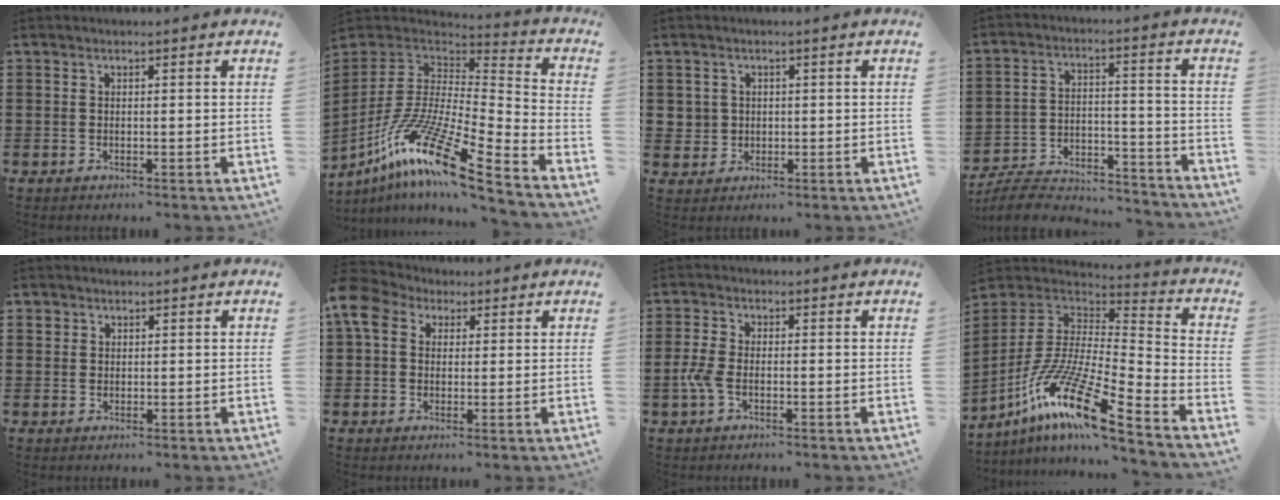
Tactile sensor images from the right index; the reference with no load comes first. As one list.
[{"total": 15.3, "force": [-9.7, 1.8, 11.7], "torque": [-0.237, 0.005, -0.189]}, {"total": 2.3, "force": [0.1, 2.3, 0.2], "torque": [-0.016, 0.010, 0.000]}, {"total": 6.8, "force": [-6.4, 1.6, 1.7], "torque": [-0.035, 0.009, -0.128]}, {"total": 1.4, "force": [0.8, 1.1, 0.1], "torque": [-0.005, 0.004, 0.016]}, {"total": 6.0, "force": [2.1, 4.9, 2.8], "torque": [-0.090, 0.011, 0.036]}, {"total": 3.8, "force": [-1.3, 1.9, 3.0], "torque": [-0.088, -0.009, -0.033]}, {"total": 15.6, "force": [-10.2, 2.4, 11.6], "torque": [-0.237, 0.005, -0.195]}]